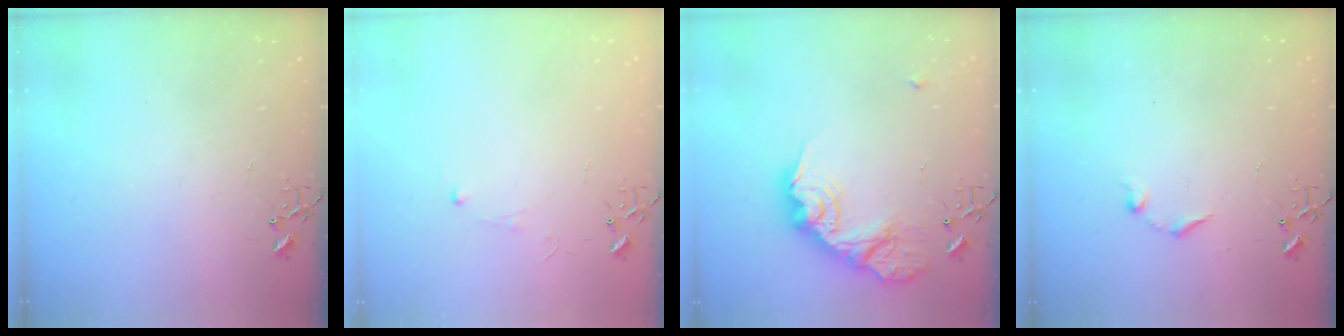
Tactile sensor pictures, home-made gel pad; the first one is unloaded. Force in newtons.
{"total": 3.9, "press": 3.8, "slide": 0.4}
{"total": 19.4, "press": 19.3, "slide": 1.5}
{"total": 7.1, "press": 7.1, "slide": 0.8}